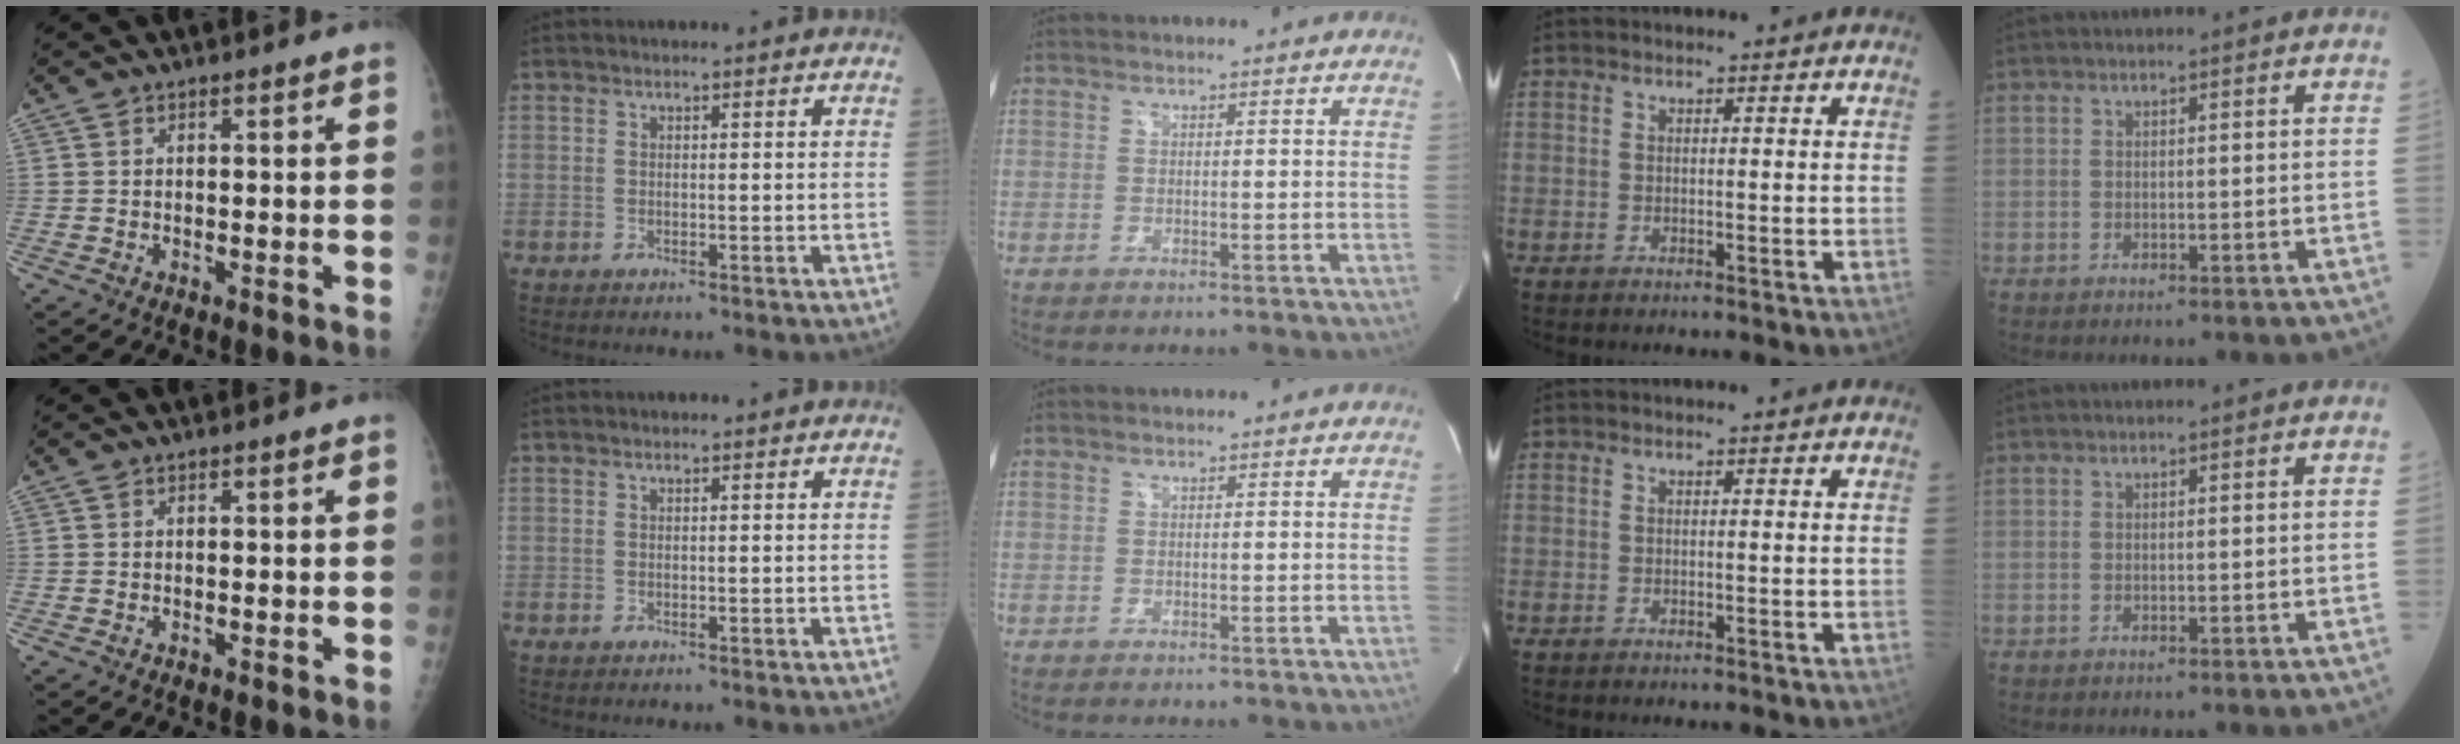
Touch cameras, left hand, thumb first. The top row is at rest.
{}